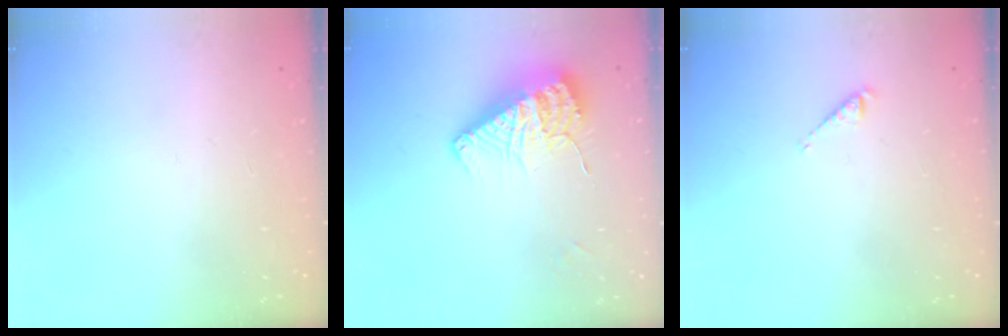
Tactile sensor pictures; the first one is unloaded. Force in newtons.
{"total": 12.1, "press": 12.0, "slide": 1.3}
{"total": 3.3, "press": 3.2, "slide": 0.5}